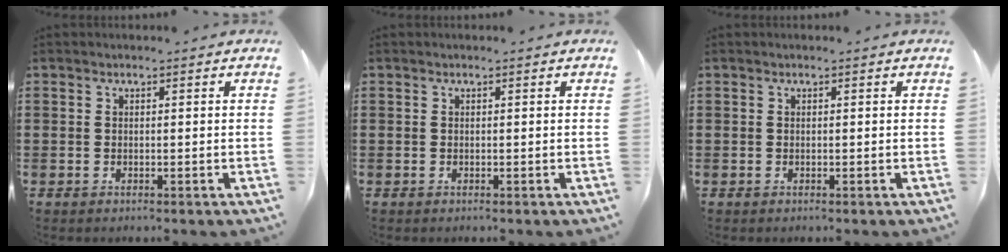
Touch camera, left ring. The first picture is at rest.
{"total": 0.0}
{"total": 0.0}